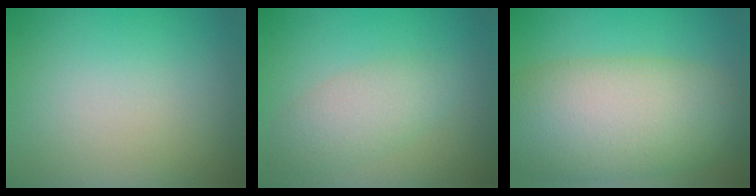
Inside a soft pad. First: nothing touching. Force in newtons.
{"total": 3.0, "press": 3.0, "slide": 0.1}
{"total": 10.3, "press": 10.2, "slide": 0.7}